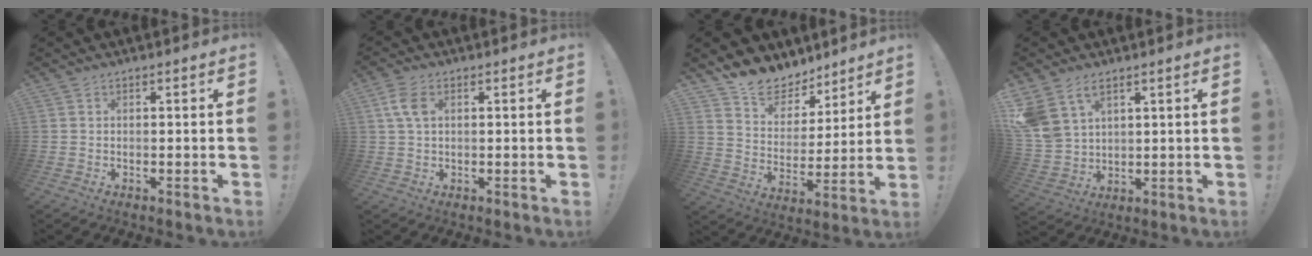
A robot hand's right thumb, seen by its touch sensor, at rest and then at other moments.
{"total": 5.8, "force": [1.6, 3.7, 4.2], "torque": [-0.088, 0.002, 0.029]}
{"total": 11.4, "force": [9.7, 5.6, 2.0], "torque": [-0.043, -0.082, 0.183]}
{"total": 9.0, "force": [5.6, 5.8, 4.1], "torque": [-0.083, -0.027, 0.117]}